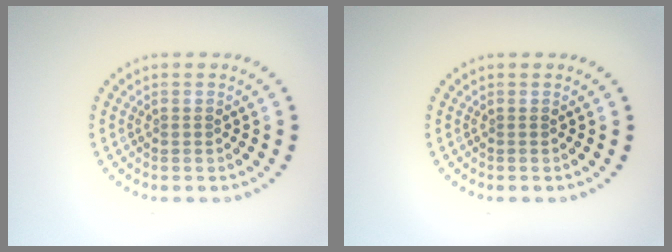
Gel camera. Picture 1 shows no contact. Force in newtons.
{"total": 0.0}